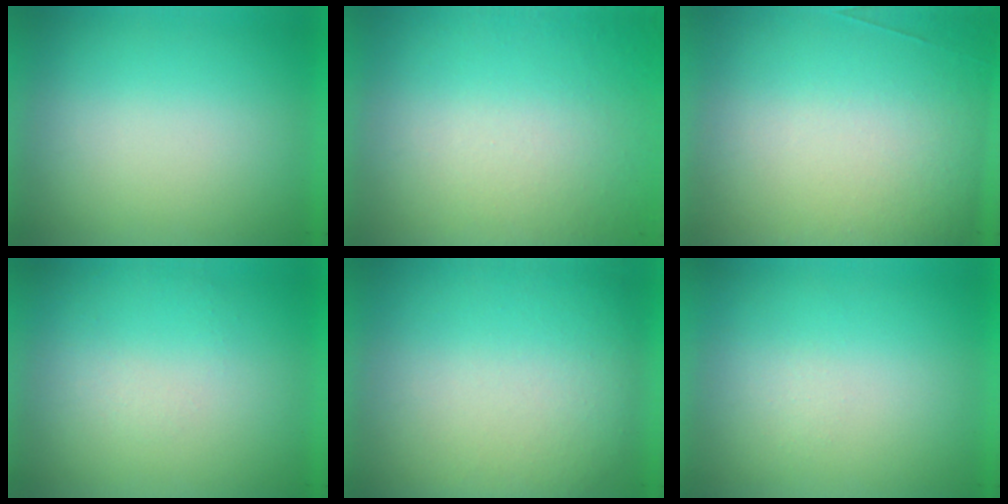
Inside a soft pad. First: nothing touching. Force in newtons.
{"total": 9.2}
{"total": 1.7}
{"total": 1.1}
{"total": 3.0}
{"total": 1.3}